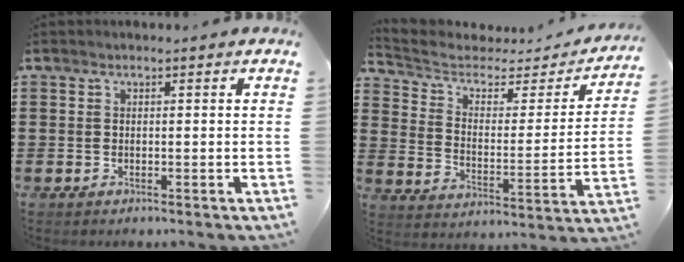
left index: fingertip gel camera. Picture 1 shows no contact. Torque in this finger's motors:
{"motor_torque": [1.36, -0.79, -0.04, -0.03]}